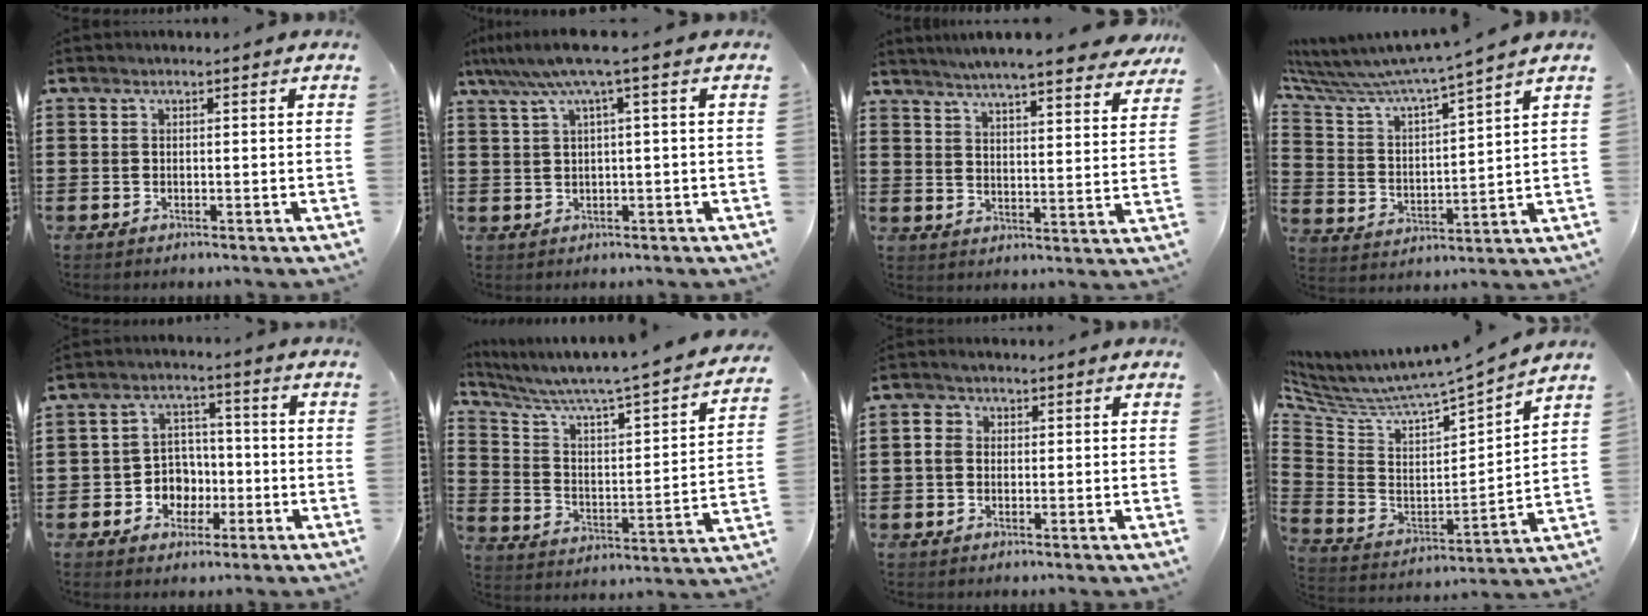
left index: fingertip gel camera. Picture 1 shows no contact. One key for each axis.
{"total": 5.3, "fx": 1.9, "fy": -0.5, "fz": 5.0, "tx": -0.106, "ty": -0.009, "tz": 0.027}
{"total": 5.8, "fx": 5.4, "fy": -0.3, "fz": 2.2, "tx": -0.065, "ty": -0.030, "tz": 0.091}
{"total": 6.4, "fx": 6.1, "fy": -0.1, "fz": 1.7, "tx": -0.067, "ty": -0.050, "tz": 0.100}
{"total": 5.4, "fx": -1.6, "fy": 4.9, "fz": 1.6, "tx": -0.043, "ty": 0.015, "tz": -0.029}
{"total": 4.3, "fx": 3.6, "fy": 0.1, "fz": 2.4, "tx": -0.068, "ty": -0.045, "tz": 0.048}
{"total": 2.3, "fx": 0.2, "fy": 1.9, "fz": 1.3, "tx": -0.031, "ty": 0.009, "tz": 0.000}
{"total": 3.9, "fx": 3.7, "fy": 0.2, "fz": 1.3, "tx": -0.052, "ty": -0.052, "tz": 0.050}